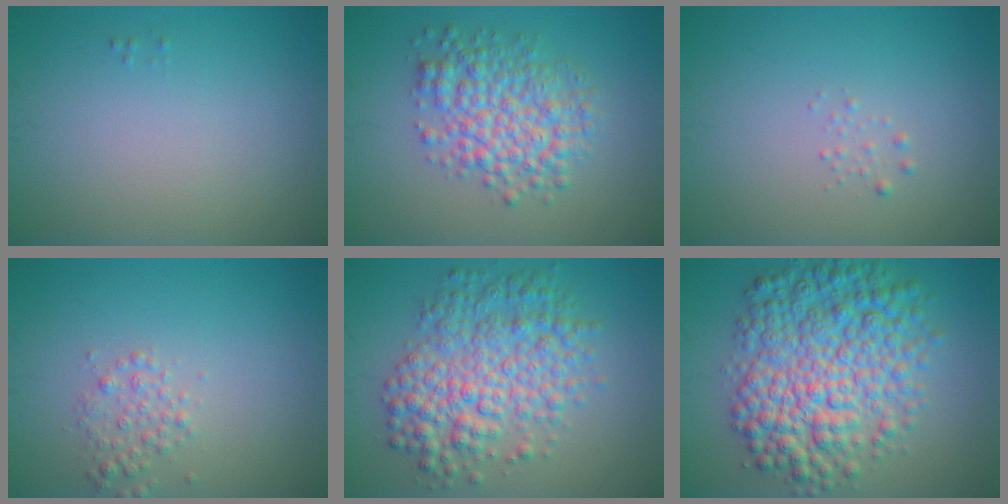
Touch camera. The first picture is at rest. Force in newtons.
{"total": 5.6, "press": 5.6, "slide": 0.1}
{"total": 0.6, "press": 0.6, "slide": 0.0}
{"total": 1.8, "press": 1.8, "slide": 0.0}
{"total": 7.2, "press": 7.2, "slide": 0.1}
{"total": 9.8, "press": 9.8, "slide": 0.1}